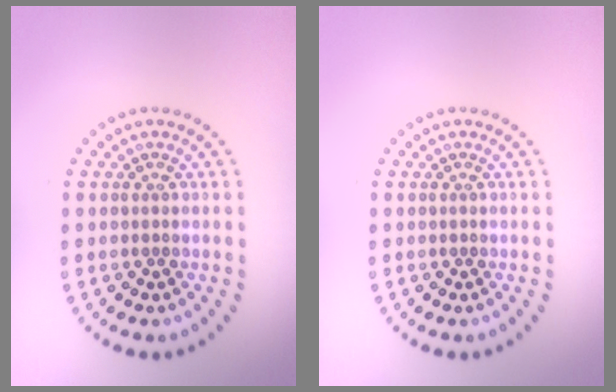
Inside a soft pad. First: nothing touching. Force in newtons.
{"total": 0.0}